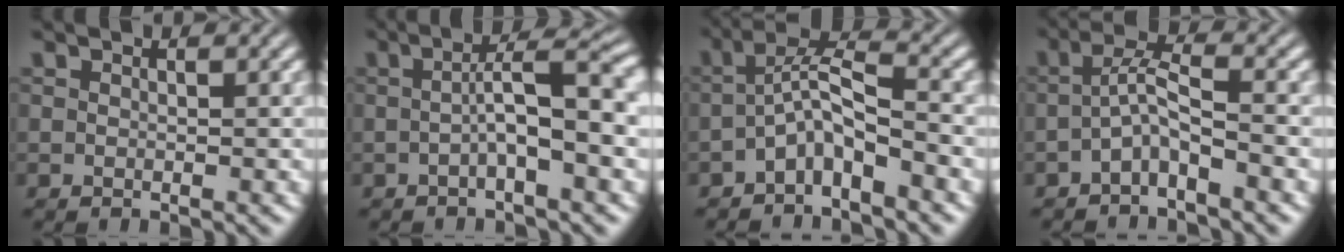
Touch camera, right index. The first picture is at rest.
{"total": 4.2, "force": [-0.5, -0.7, 4.1], "torque": [-0.051, 0.011, -0.009]}
{"total": 4.4, "force": [-1.2, 2.5, 3.4], "torque": [-0.055, -0.006, -0.028]}
{"total": 3.0, "force": [-0.6, 1.3, 2.7], "torque": [-0.037, 0.005, -0.020]}